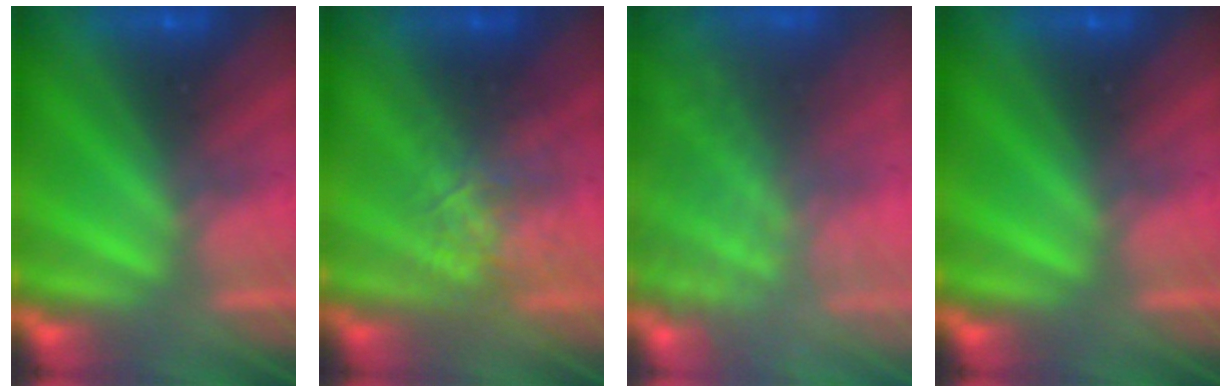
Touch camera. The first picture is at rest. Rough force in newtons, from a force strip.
{"total": 2.6}
{"total": 7.5}
{"total": 0.0}